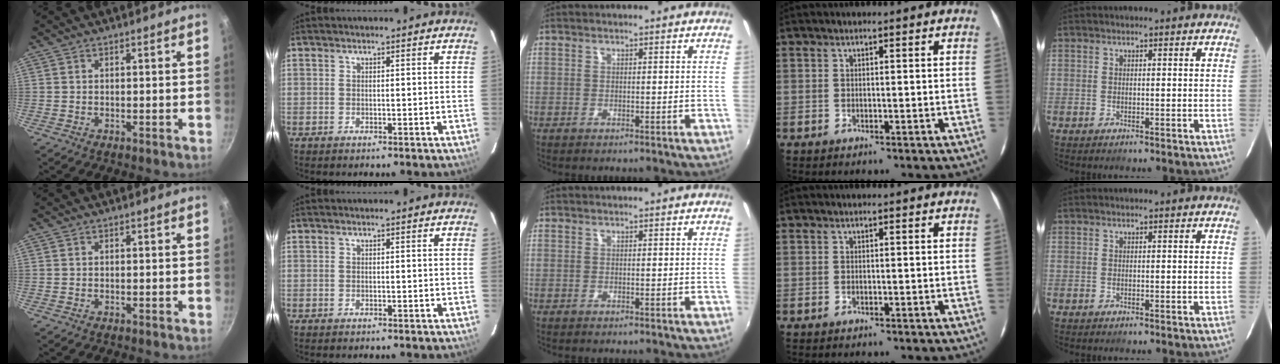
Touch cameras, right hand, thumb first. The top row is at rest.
{}